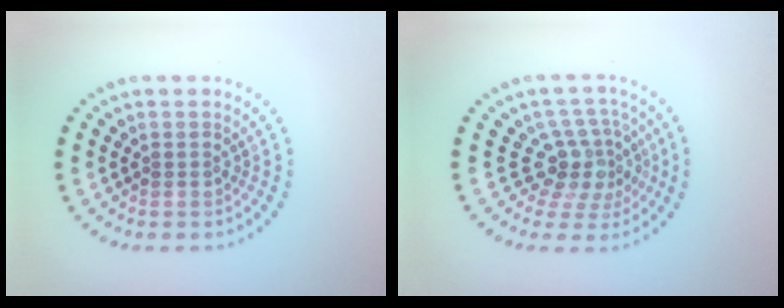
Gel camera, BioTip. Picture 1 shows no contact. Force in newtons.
{"total": 4.0, "press": 2.9, "slide": 2.8}